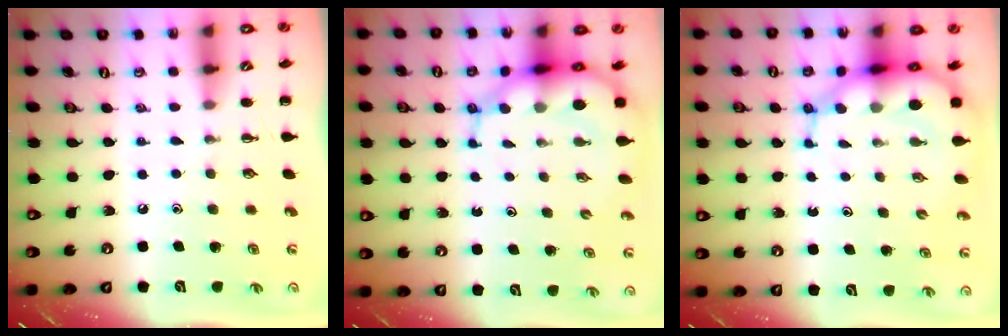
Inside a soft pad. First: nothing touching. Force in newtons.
{"total": 9.0, "press": 8.6, "slide": 2.4}
{"total": 9.0, "press": 8.6, "slide": 2.4}